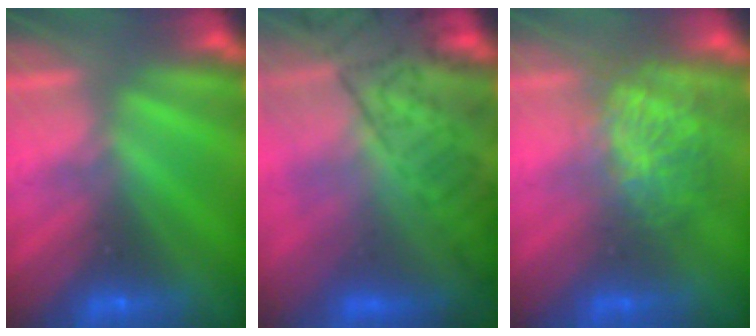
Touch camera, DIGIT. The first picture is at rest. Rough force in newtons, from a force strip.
{"total": 7.6}
{"total": 3.6}